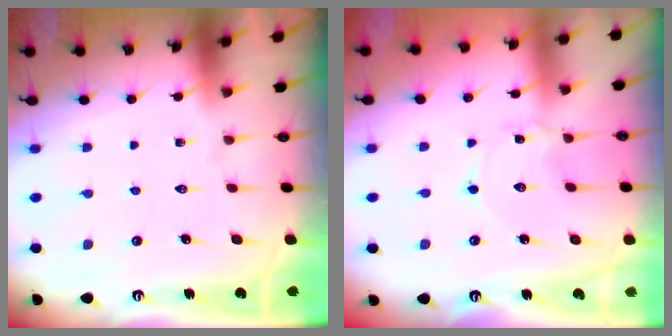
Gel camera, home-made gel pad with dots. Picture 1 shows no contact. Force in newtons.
{"total": 0.8, "press": 0.8, "slide": 0.1}